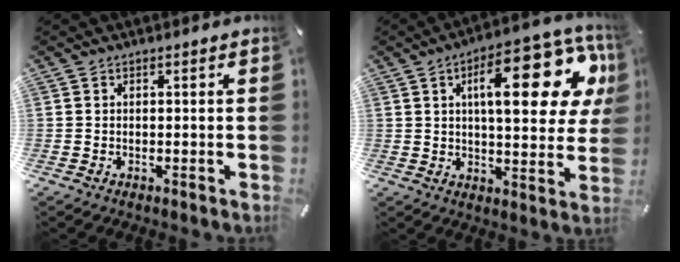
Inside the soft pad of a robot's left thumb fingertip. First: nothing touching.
{"total": 22.9, "force": [8.7, 8.6, 19.4], "torque": [-0.274, -0.035, 0.125]}